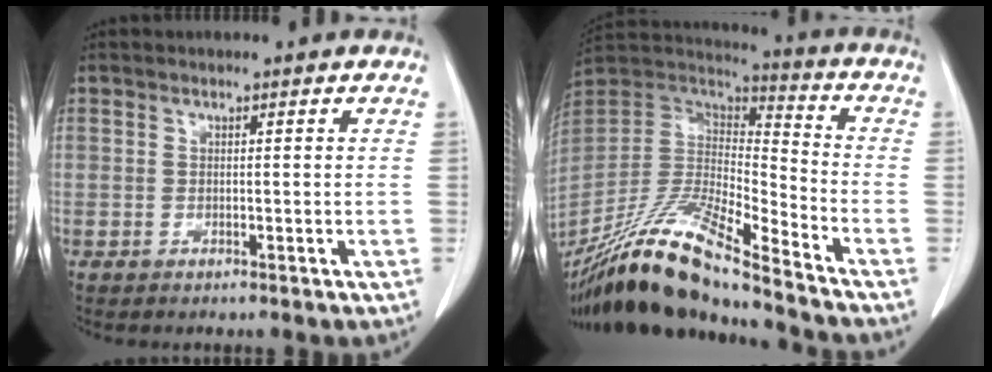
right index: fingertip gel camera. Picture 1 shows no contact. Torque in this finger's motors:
{"motor_torque": [0.32, -0.31, 0.27, 0.09]}